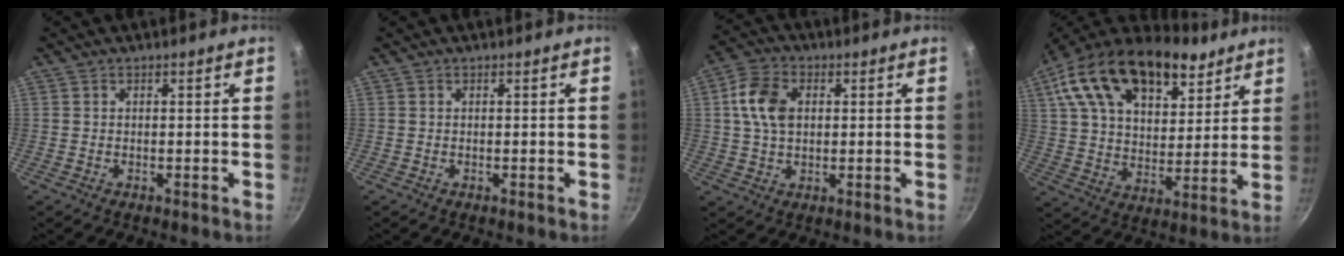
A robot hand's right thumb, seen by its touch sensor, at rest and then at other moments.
{"total": 0.0}
{"total": 8.8, "force": [1.6, 6.2, 6.1], "torque": [-0.105, 0.013, 0.024]}
{"total": 24.0, "force": [14.1, 13.3, 14.1], "torque": [-0.219, -0.028, 0.232]}